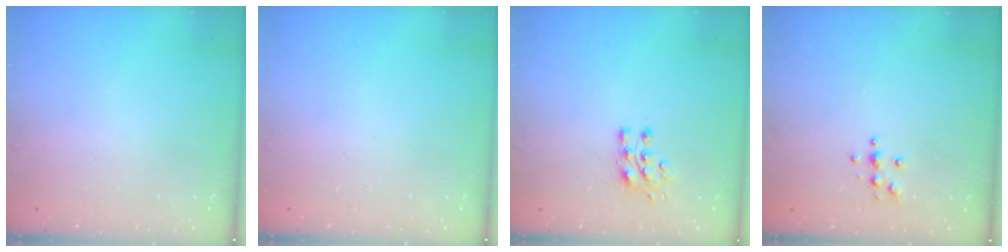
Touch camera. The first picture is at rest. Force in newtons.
{"total": 0.0}
{"total": 7.1, "press": 7.1, "slide": 0.8}
{"total": 3.9, "press": 3.8, "slide": 0.4}